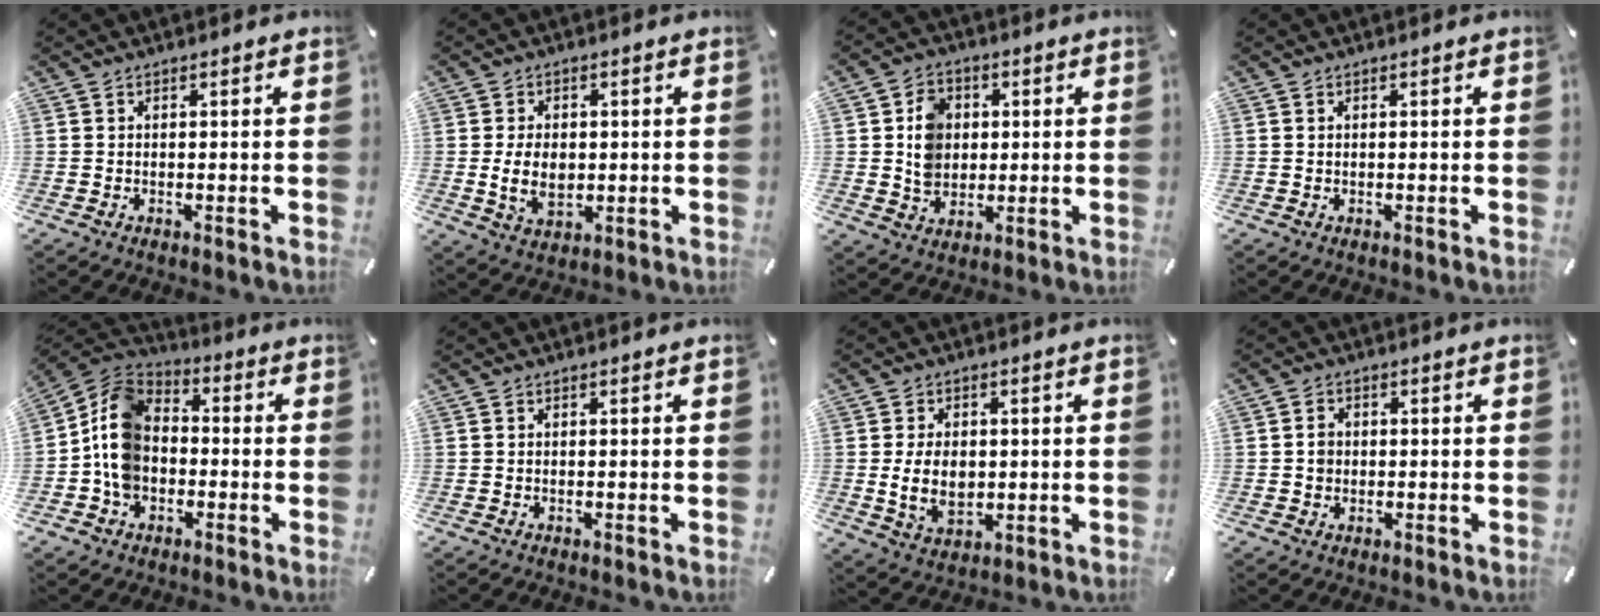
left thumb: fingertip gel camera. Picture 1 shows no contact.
{"total": 7.7, "force": [-0.3, 5.4, 5.4], "torque": [-0.107, -0.003, -0.009]}
{"total": 8.4, "force": [0.9, 7.4, 3.8], "torque": [-0.061, 0.006, 0.016]}
{"total": 0.0}
{"total": 11.2, "force": [-3.0, 9.2, 5.7], "torque": [-0.141, 0.032, -0.058]}
{"total": 0.0}
{"total": 9.0, "force": [-0.2, 6.3, 6.4], "torque": [-0.132, -0.003, -0.006]}
{"total": 2.3, "force": [0.0, 2.1, 1.0], "torque": [-0.014, 0.004, -0.005]}